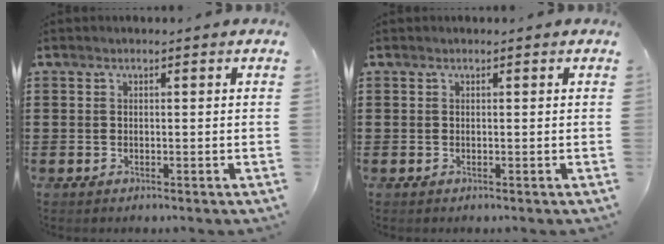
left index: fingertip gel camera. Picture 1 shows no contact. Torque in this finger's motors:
{"motor_torque": [0.00, 0.00, 0.00, 0.00]}